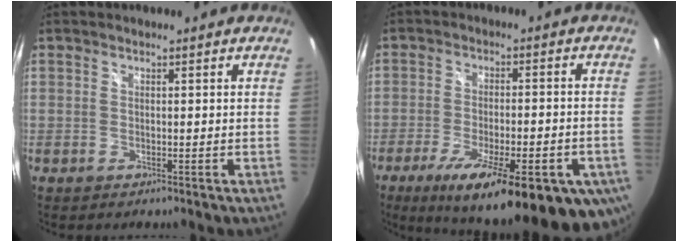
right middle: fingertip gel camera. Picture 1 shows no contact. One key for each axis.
{"total": 24.8, "fx": -14.9, "fy": 7.2, "fz": 18.5, "tx": -0.304, "ty": -0.062, "tz": -0.203}